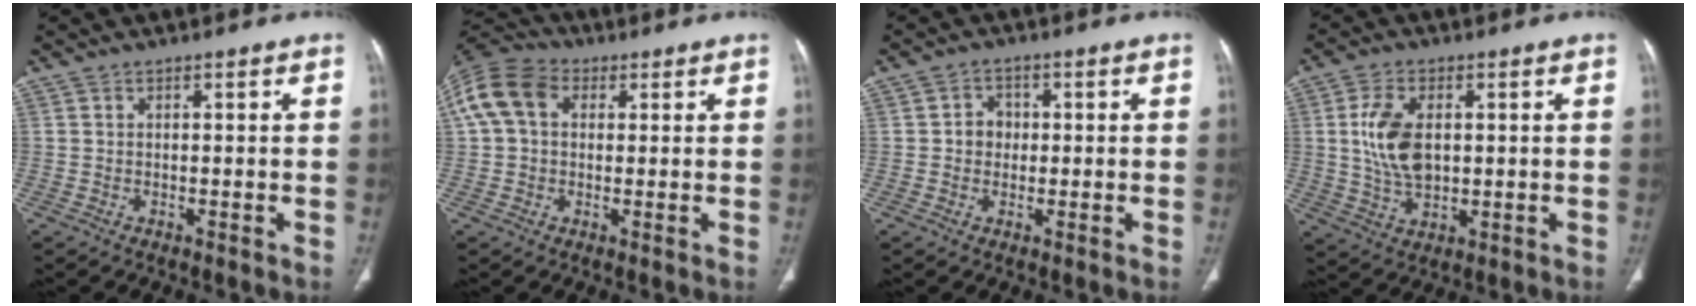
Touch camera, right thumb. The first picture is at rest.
{"total": 12.0, "force": [2.9, 8.8, 7.6], "torque": [-0.155, 0.034, 0.045]}
{"total": 3.4, "force": [0.1, 3.1, 1.5], "torque": [-0.003, 0.008, -0.005]}
{"total": 9.8, "force": [1.3, 5.8, 7.8], "torque": [-0.152, -0.007, 0.031]}